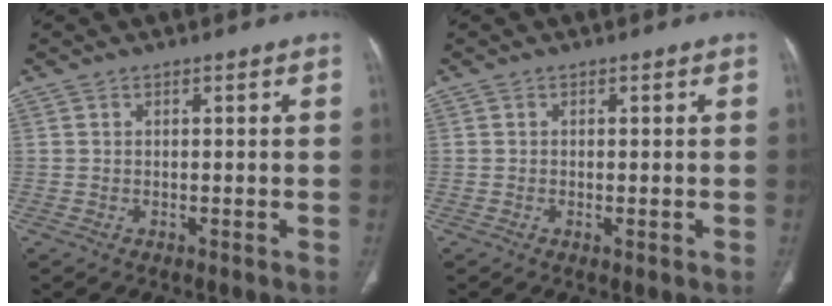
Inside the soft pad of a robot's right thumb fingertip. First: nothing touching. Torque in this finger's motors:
{"motor_torque": [-0.15, 0.01, -0.16, -0.14, -0.01]}